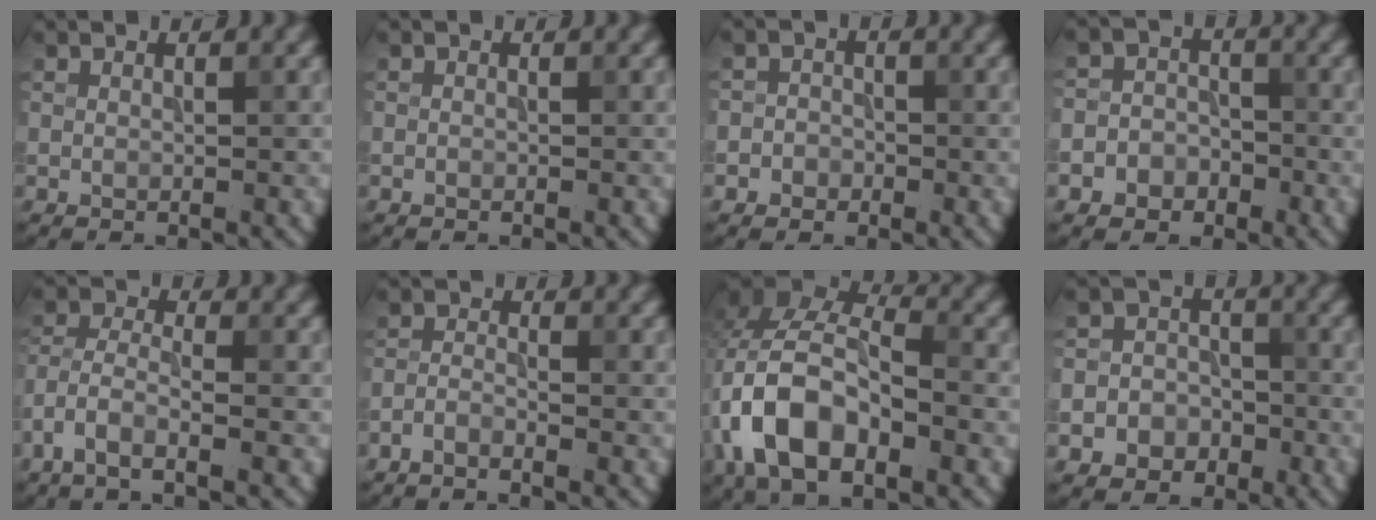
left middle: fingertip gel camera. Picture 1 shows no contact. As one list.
[{"total": 0.0}, {"total": 2.1, "force": [-0.7, 1.9, 0.3], "torque": [0.021, 0.008, -0.027]}, {"total": 3.8, "force": [-1.9, 3.3, 0.8], "torque": [0.017, 0.003, -0.050]}, {"total": 3.6, "force": [-2.4, 1.1, 2.5], "torque": [-0.056, -0.001, -0.059]}, {"total": 1.6, "force": [-1.3, 0.4, 0.9], "torque": [-0.020, 0.000, -0.034]}, {"total": 11.1, "force": [-3.2, 6.5, 8.5], "torque": [-0.167, 0.005, -0.070]}, {"total": 5.0, "force": [-2.2, 4.4, 1.1], "torque": [0.006, 0.001, -0.056]}]